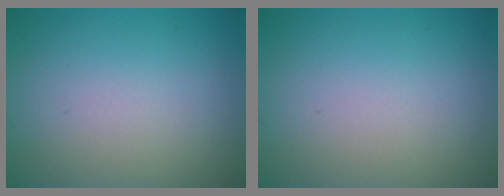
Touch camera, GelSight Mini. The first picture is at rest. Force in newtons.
{"total": 0.0}